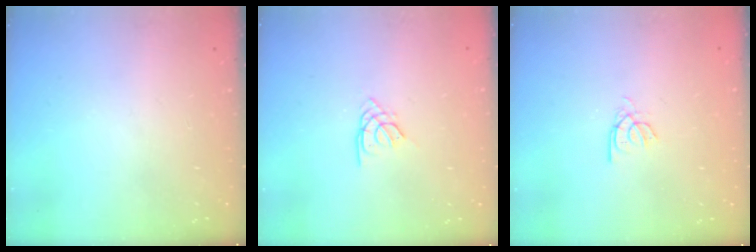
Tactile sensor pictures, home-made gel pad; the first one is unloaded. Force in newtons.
{"total": 2.3, "press": 2.3, "slide": 0.5}
{"total": 2.2, "press": 2.2, "slide": 0.2}